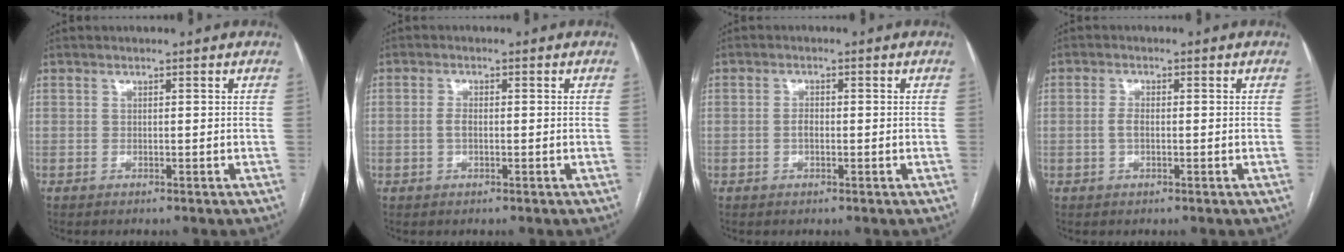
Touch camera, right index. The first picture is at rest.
{"total": 1.7, "force": [-0.2, 0.7, 1.5], "torque": [-0.033, 0.003, -0.002]}
{"total": 1.4, "force": [-0.3, 0.7, 1.2], "torque": [-0.024, 0.003, -0.004]}
{"total": 1.9, "force": [-0.2, 0.8, 1.7], "torque": [-0.038, 0.003, -0.003]}